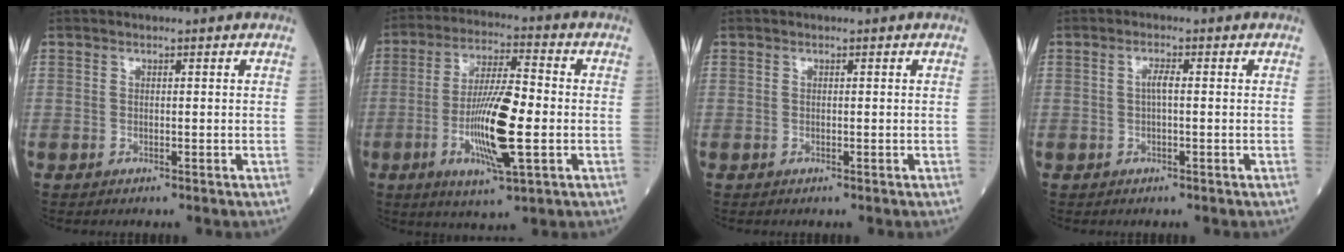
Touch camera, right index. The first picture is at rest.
{"total": 12.6, "force": [-2.7, 1.8, 12.2], "torque": [-0.229, -0.007, -0.049]}
{"total": 0.0}
{"total": 1.6, "force": [0.0, 0.2, 1.6], "torque": [-0.032, 0.004, -0.001]}